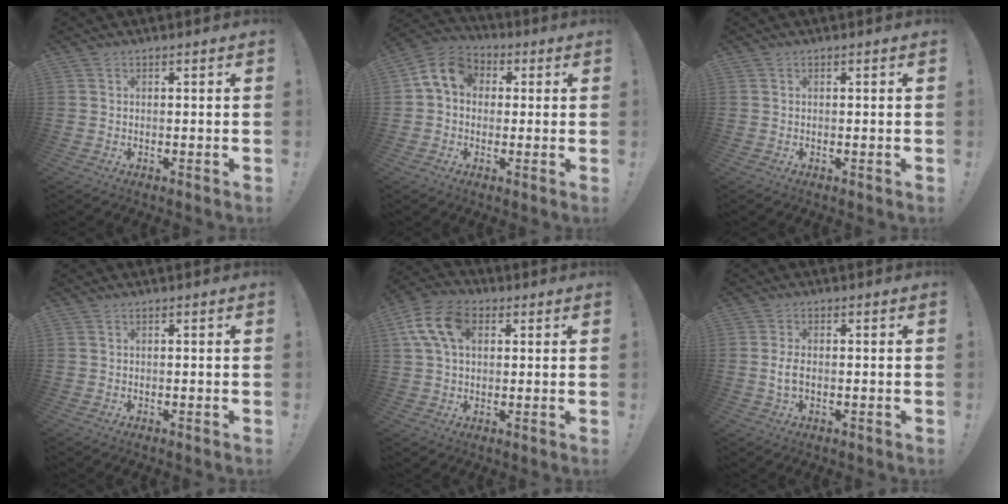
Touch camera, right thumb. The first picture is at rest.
{"total": 9.5, "force": [2.1, 7.6, 5.3], "torque": [-0.082, 0.010, 0.046]}
{"total": 0.0}
{"total": 0.0}
{"total": 13.6, "force": [4.1, 8.9, 9.5], "torque": [-0.168, 0.002, 0.080]}
{"total": 3.7, "force": [-0.6, 1.9, 3.1], "torque": [-0.059, 0.001, -0.013]}